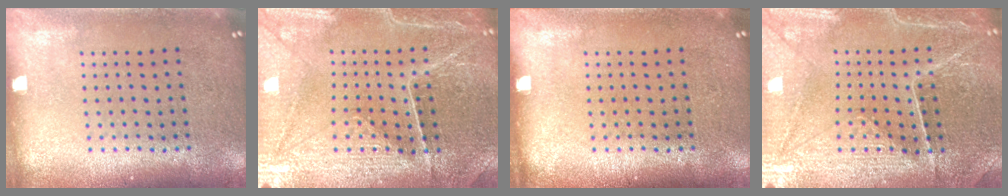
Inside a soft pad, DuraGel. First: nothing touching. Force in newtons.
{"total": 2.9, "press": 2.9, "slide": 0.2}
{"total": 0.0}
{"total": 2.9, "press": 2.9, "slide": 0.2}